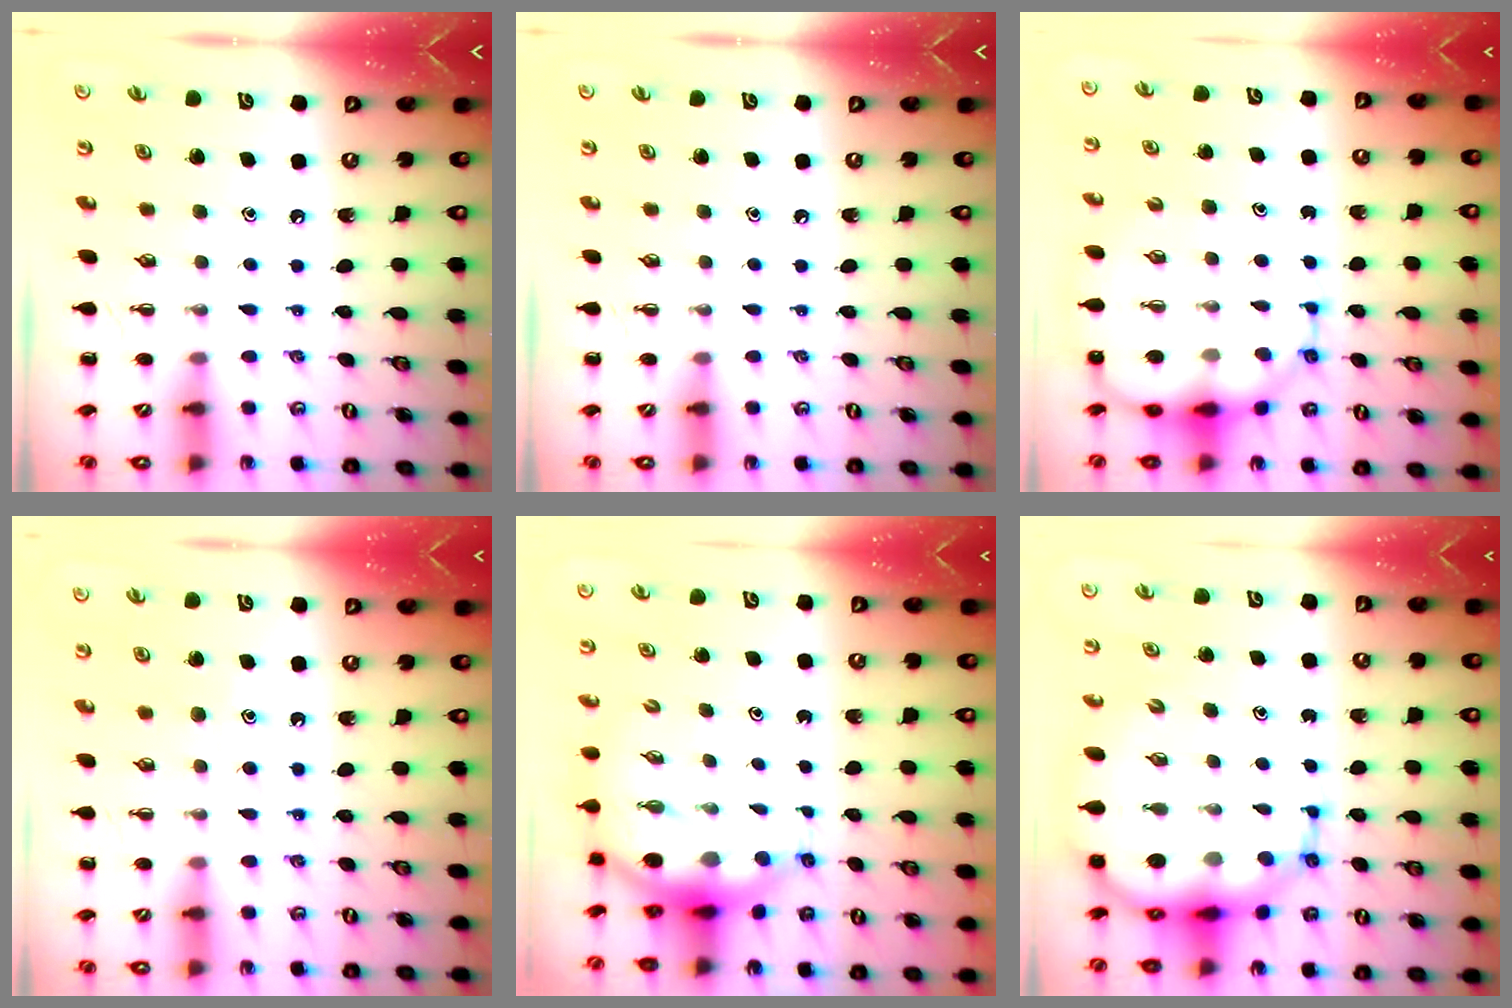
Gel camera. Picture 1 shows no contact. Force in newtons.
{"total": 0.0}
{"total": 14.1, "press": 13.5, "slide": 4.1}
{"total": 8.4, "press": 8.3, "slide": 0.9}
{"total": 6.9, "press": 6.7, "slide": 1.8}
{"total": 14.5, "press": 13.9, "slide": 4.1}